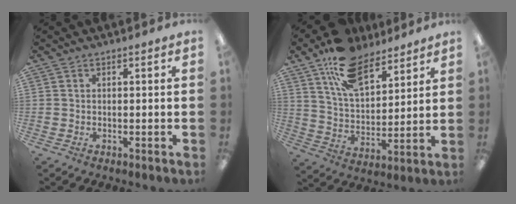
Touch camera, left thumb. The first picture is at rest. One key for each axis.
{"total": 16.3, "fx": 11.1, "fy": 8.2, "fz": 8.7, "tx": -0.157, "ty": -0.047, "tz": 0.203}